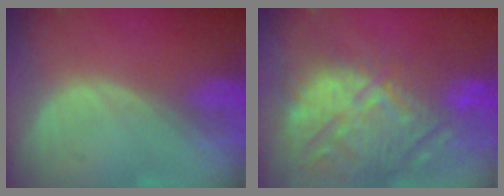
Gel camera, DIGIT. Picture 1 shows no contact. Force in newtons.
{"total": 15.3, "press": 13.0, "slide": 8.1}